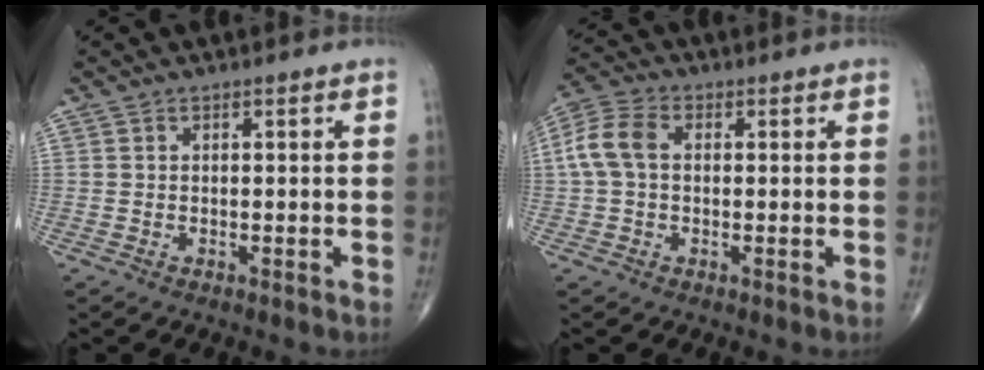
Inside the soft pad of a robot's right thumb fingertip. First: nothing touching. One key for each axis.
{"total": 7.2, "fx": 0.6, "fy": 4.8, "fz": 5.3, "tx": -0.120, "ty": 0.024, "tz": 0.007}